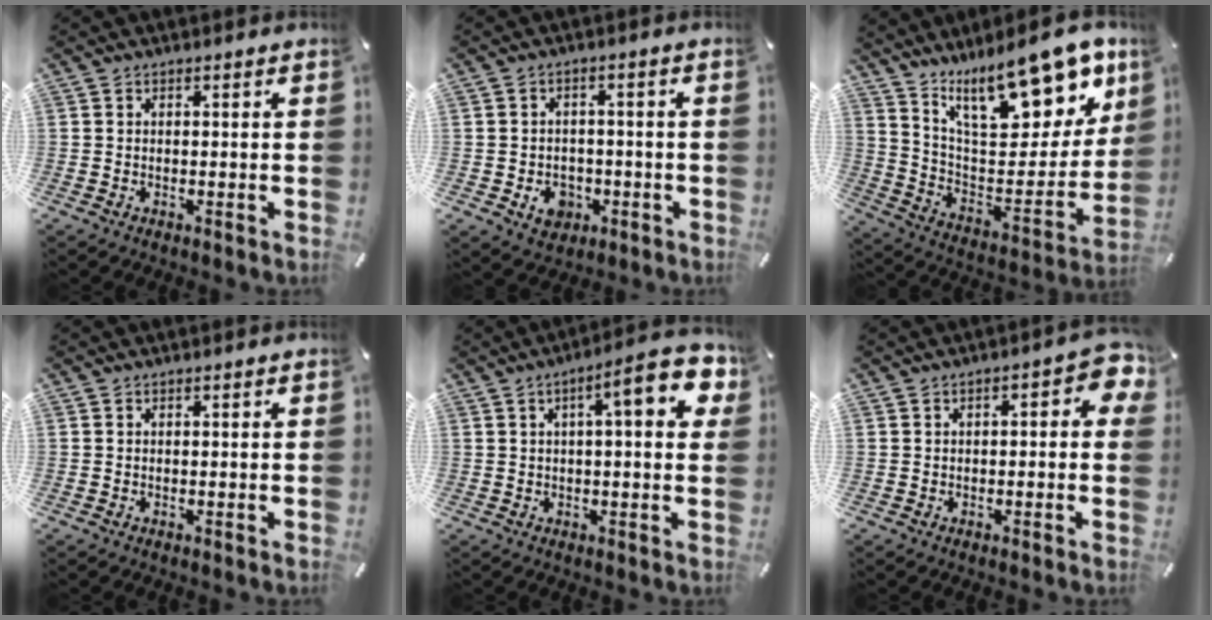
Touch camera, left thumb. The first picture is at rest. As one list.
[{"total": 6.2, "force": [-2.2, 5.1, 2.8], "torque": [-0.035, 0.010, -0.037]}, {"total": 22.9, "force": [15.7, 9.5, 13.7], "torque": [-0.196, -0.103, 0.267]}, {"total": 0.0}, {"total": 12.6, "force": [4.2, 3.2, 11.4], "torque": [-0.148, -0.023, 0.059]}, {"total": 5.6, "force": [0.2, 2.5, 5.0], "torque": [-0.058, -0.004, -0.001]}]